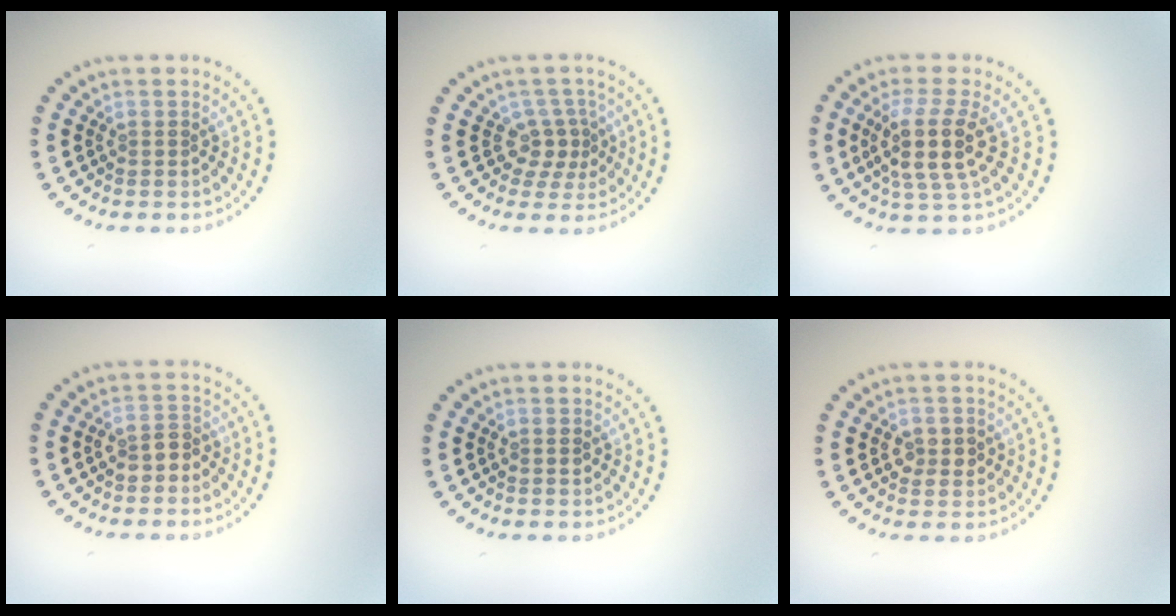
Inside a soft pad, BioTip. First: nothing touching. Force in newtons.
{"total": 2.6, "press": 1.8, "slide": 1.8}
{"total": 4.2, "press": 3.5, "slide": 2.2}
{"total": 2.1, "press": 2.0, "slide": 0.8}
{"total": 1.0, "press": 1.0, "slide": 0.1}
{"total": 2.2, "press": 2.2, "slide": 0.4}